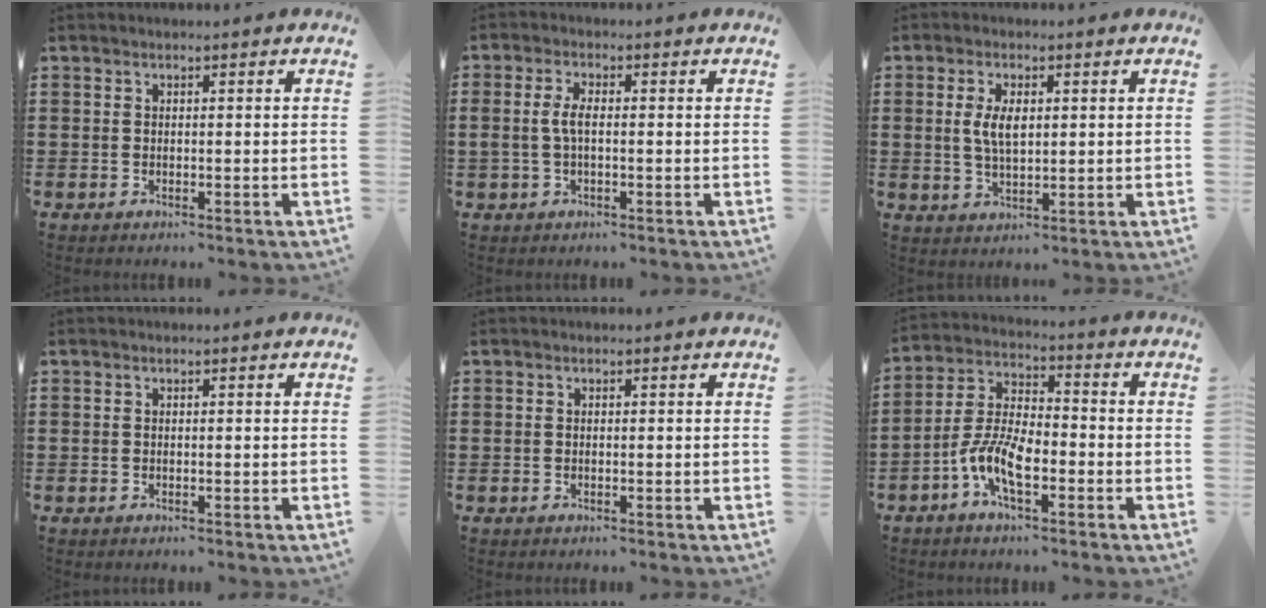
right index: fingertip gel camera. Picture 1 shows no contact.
{"total": 3.2, "force": [-0.3, 1.2, 3.0], "torque": [-0.070, 0.000, -0.012]}
{"total": 4.7, "force": [0.7, 2.1, 4.1], "torque": [-0.085, 0.007, 0.012]}
{"total": 0.0}
{"total": 0.0}
{"total": 8.1, "force": [-3.6, 3.2, 6.5], "torque": [-0.163, -0.008, -0.075]}